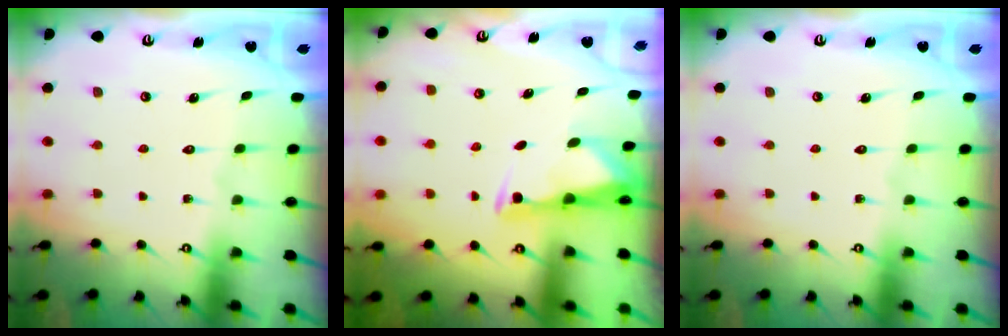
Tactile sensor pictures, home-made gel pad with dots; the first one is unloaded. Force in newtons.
{"total": 3.0, "press": 2.9, "slide": 0.4}
{"total": 0.0}